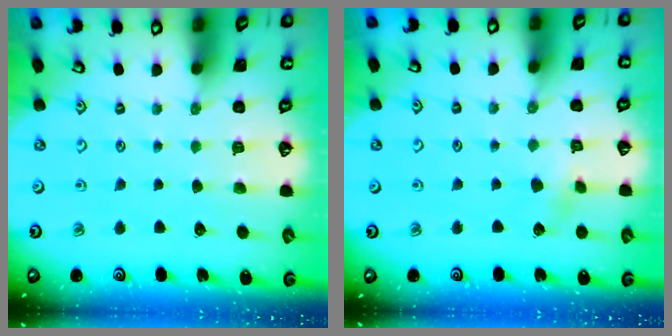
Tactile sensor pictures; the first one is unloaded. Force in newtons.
{"total": 3.6, "press": 3.6, "slide": 0.4}